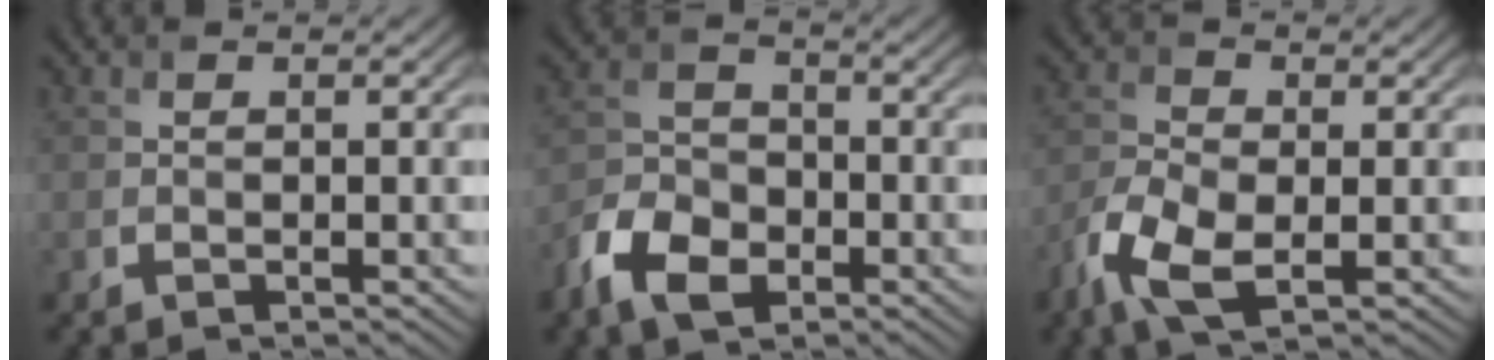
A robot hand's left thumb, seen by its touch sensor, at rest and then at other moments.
{"total": 7.2, "force": [-4.1, 4.4, 3.9], "torque": [-0.088, -0.005, -0.091]}
{"total": 6.5, "force": [-2.9, 3.2, 4.9], "torque": [-0.117, -0.009, -0.067]}